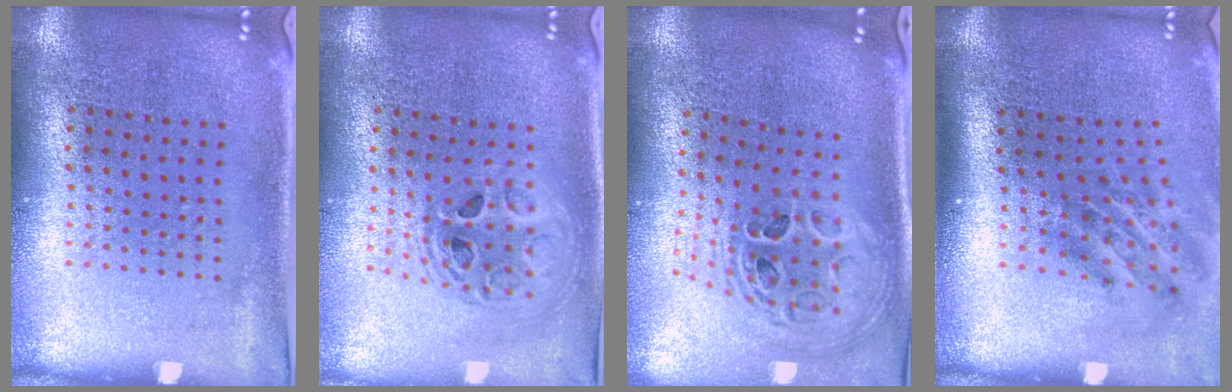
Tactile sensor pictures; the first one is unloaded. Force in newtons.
{"total": 2.0, "press": 1.6, "slide": 1.2}
{"total": 1.8, "press": 1.5, "slide": 1.0}
{"total": 1.9, "press": 1.2, "slide": 1.5}